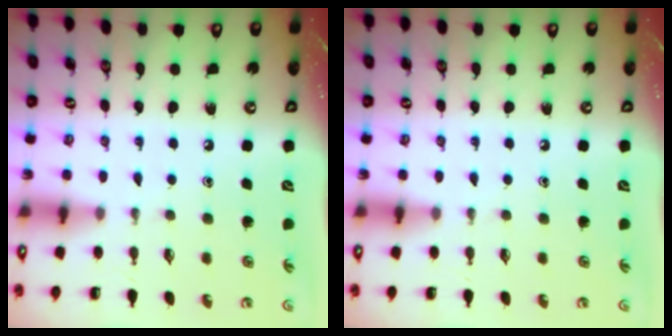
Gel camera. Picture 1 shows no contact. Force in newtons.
{"total": 0.0}